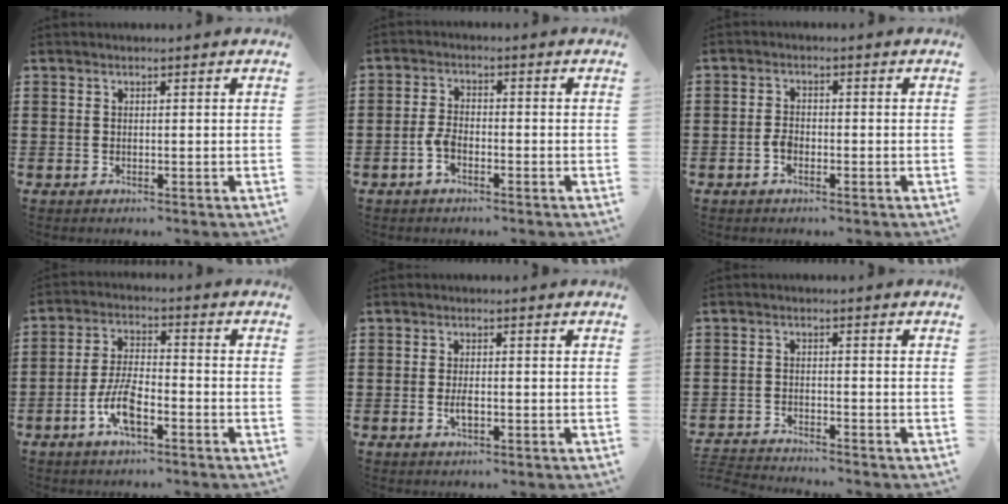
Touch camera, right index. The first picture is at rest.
{"total": 3.2, "force": [-1.6, 1.5, 2.4], "torque": [-0.066, -0.003, -0.036]}
{"total": 2.3, "force": [-1.1, 1.2, 1.7], "torque": [-0.048, -0.003, -0.025]}
{"total": 7.1, "force": [-3.3, 2.5, 5.7], "torque": [-0.134, -0.005, -0.066]}
{"total": 2.4, "force": [-0.6, 0.9, 2.2], "torque": [-0.047, -0.004, -0.011]}
{"total": 3.0, "force": [-3.0, -0.2, -0.1], "torque": [-0.002, -0.003, -0.064]}